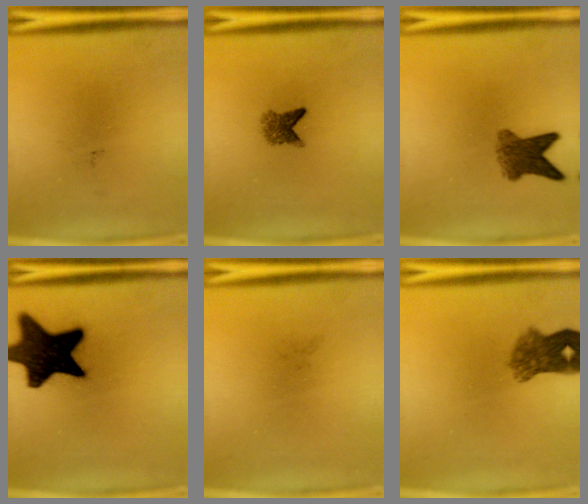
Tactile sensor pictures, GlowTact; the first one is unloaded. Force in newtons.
{"total": 2.7}
{"total": 5.2}
{"total": 18.3}
{"total": 0.0}
{"total": 5.4}